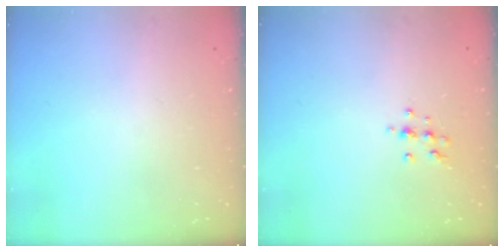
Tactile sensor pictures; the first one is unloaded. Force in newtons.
{"total": 6.8, "press": 6.8, "slide": 0.6}